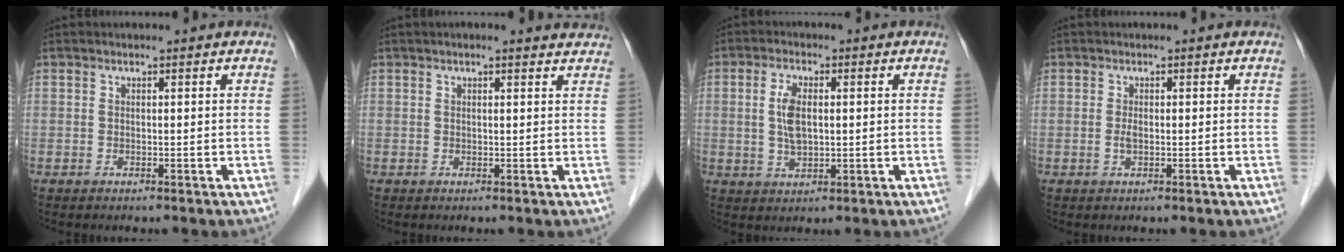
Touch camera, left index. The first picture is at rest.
{"total": 3.3, "force": [2.9, 0.3, 1.5], "torque": [-0.023, 0.005, 0.022]}
{"total": 5.0, "force": [0.4, 2.1, 4.6], "torque": [-0.103, 0.005, 0.011]}
{"total": 1.0, "force": [-0.1, 0.3, 0.9], "torque": [-0.023, -0.001, -0.001]}